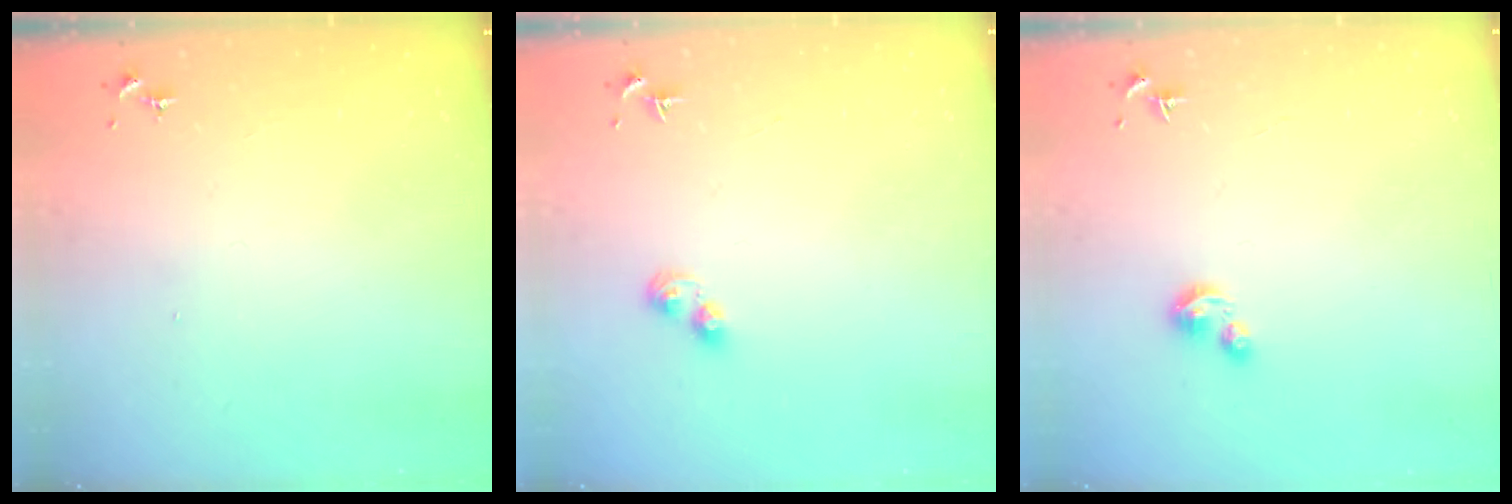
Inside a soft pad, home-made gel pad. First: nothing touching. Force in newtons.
{"total": 3.4, "press": 3.4, "slide": 0.4}
{"total": 3.6, "press": 3.5, "slide": 0.4}